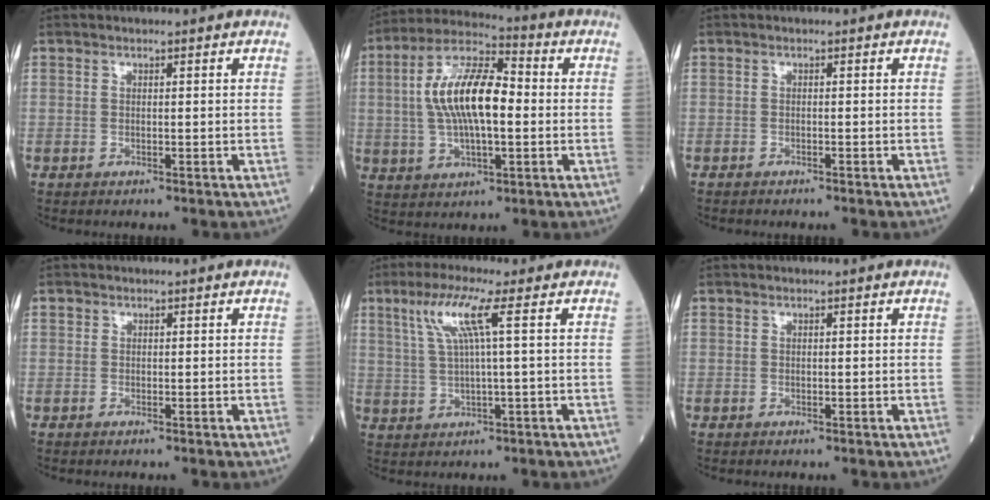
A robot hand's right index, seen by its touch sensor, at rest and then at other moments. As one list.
[{"total": 13.5, "force": [0.6, 4.6, 12.6], "torque": [-0.255, 0.020, 0.010]}, {"total": 1.3, "force": [-1.1, 0.0, 0.6], "torque": [-0.011, 0.001, -0.013]}, {"total": 0.0}, {"total": 6.5, "force": [2.5, -0.7, 6.0], "torque": [-0.123, 0.013, 0.055]}, {"total": 0.0}]